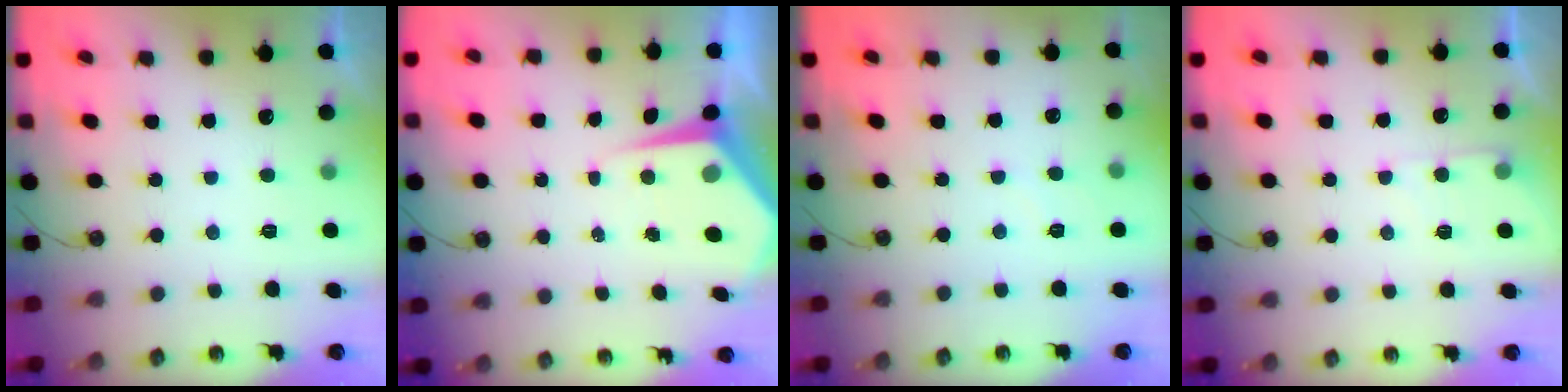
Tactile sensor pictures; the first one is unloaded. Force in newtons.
{"total": 6.6, "press": 6.6, "slide": 0.6}
{"total": 3.5, "press": 3.5, "slide": 0.5}
{"total": 5.6, "press": 5.5, "slide": 0.7}